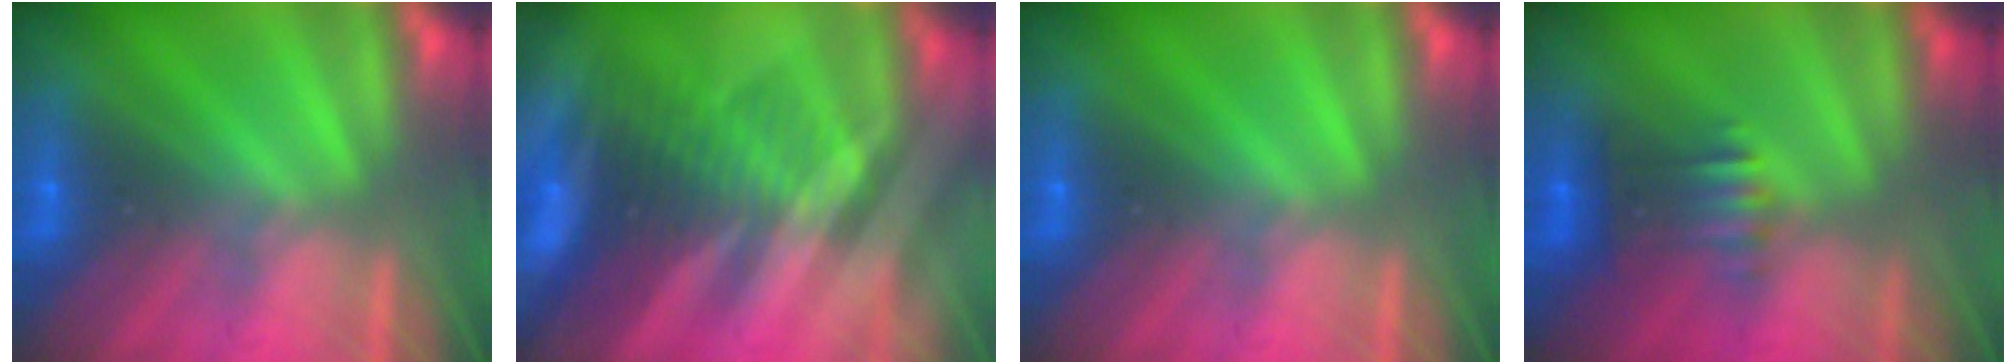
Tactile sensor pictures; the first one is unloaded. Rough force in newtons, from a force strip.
{"total": 2.9}
{"total": 0.0}
{"total": 3.6}